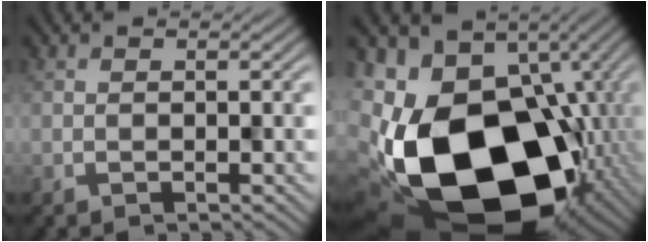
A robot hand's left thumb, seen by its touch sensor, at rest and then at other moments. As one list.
[{"total": 22.1, "force": [-6.8, 14.3, 15.4], "torque": [-0.321, -0.061, -0.086]}]